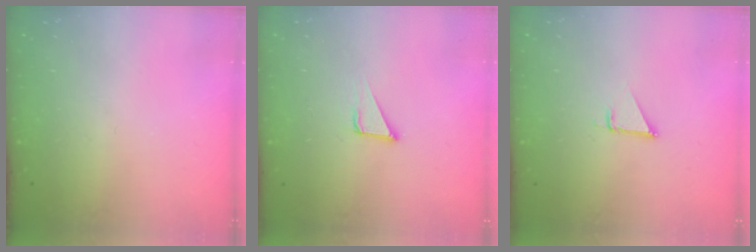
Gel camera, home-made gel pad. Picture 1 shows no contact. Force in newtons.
{"total": 3.3, "press": 3.3, "slide": 0.1}
{"total": 2.3, "press": 2.3, "slide": 0.1}